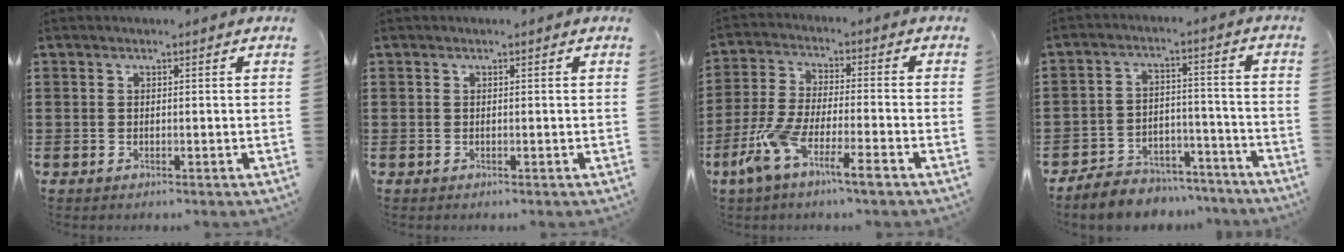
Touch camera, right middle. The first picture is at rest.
{"total": 0.0}
{"total": 8.6, "force": [-5.6, 1.5, 6.4], "torque": [-0.151, -0.010, -0.110]}
{"total": 6.0, "force": [-5.9, 1.3, 0.4], "torque": [-0.005, 0.018, -0.116]}